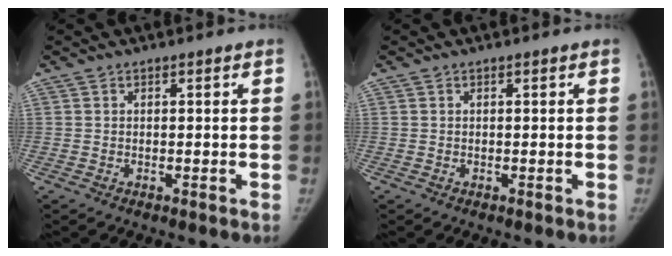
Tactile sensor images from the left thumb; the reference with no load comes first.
{"total": 0.0}